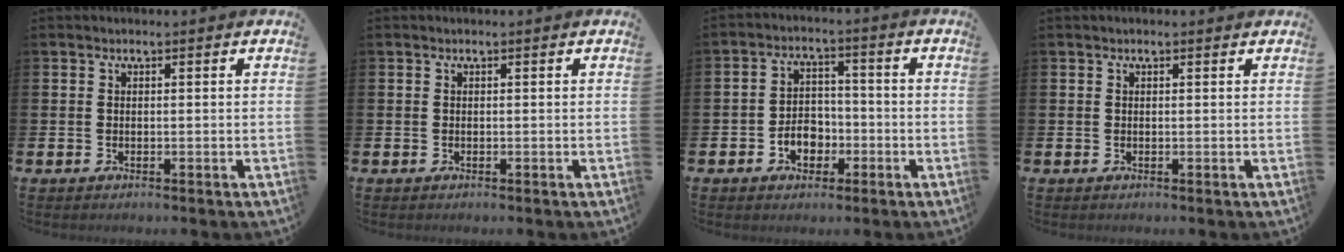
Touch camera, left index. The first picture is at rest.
{"total": 0.0}
{"total": 4.4, "force": [-1.8, 3.3, 2.2], "torque": [-0.030, 0.000, -0.042]}
{"total": 0.0}